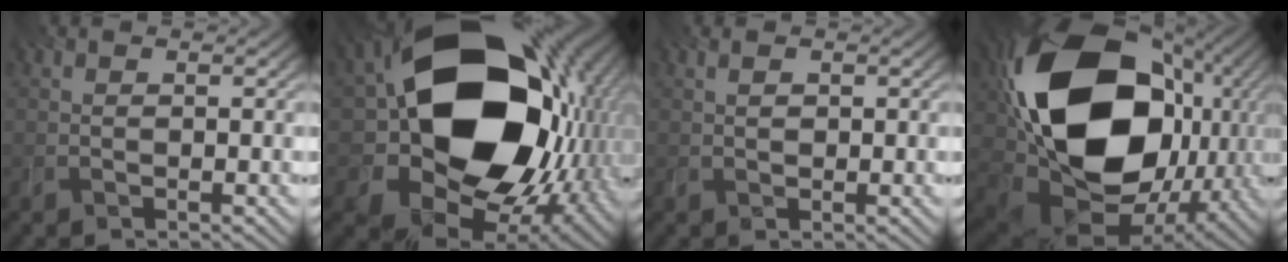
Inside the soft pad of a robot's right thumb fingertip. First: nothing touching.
{"total": 22.1, "force": [2.3, 17.1, 13.9], "torque": [-0.318, -0.048, 0.083]}
{"total": 1.2, "force": [0.4, 0.8, 0.8], "torque": [-0.017, -0.002, 0.010]}
{"total": 23.2, "force": [3.7, 17.1, 15.3], "torque": [-0.362, -0.032, 0.083]}